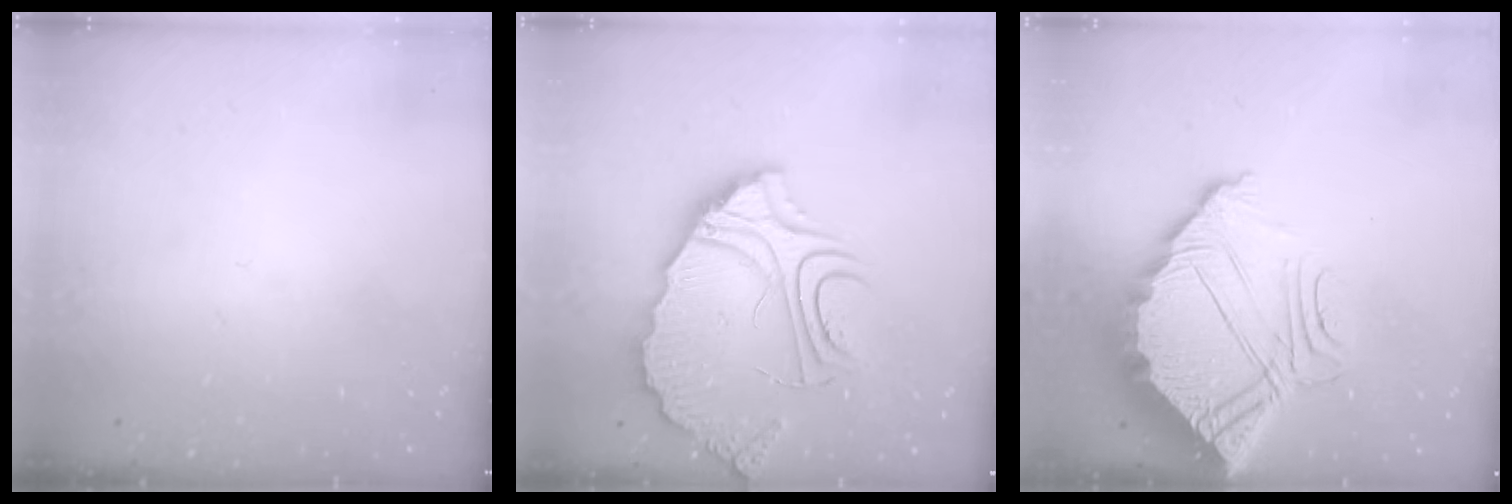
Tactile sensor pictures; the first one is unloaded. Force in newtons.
{"total": 12.5, "press": 12.5, "slide": 1.2}
{"total": 10.8, "press": 10.8, "slide": 0.6}